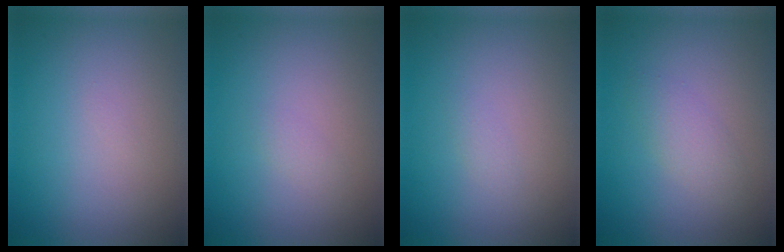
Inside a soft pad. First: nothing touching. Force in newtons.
{"total": 0.6, "press": 0.6, "slide": 0.1}
{"total": 0.5, "press": 0.5, "slide": 0.1}
{"total": 1.8, "press": 1.8, "slide": 0.1}